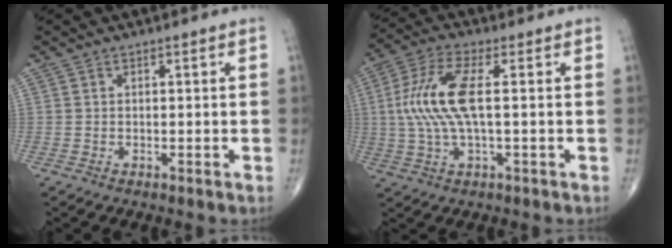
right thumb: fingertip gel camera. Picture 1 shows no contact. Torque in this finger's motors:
{"motor_torque": [0.57, 0.51, 1.16, 0.02, 0.16]}